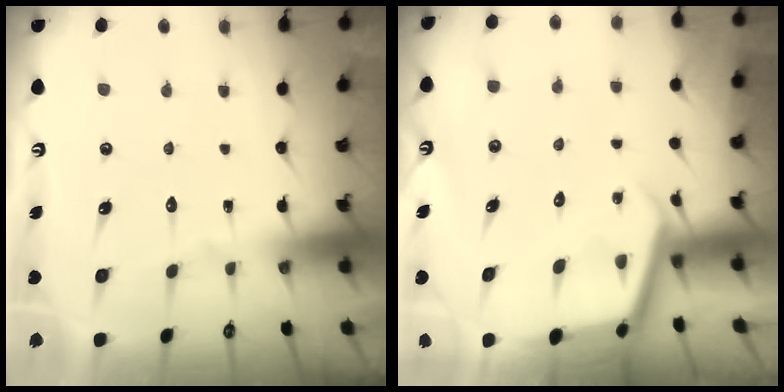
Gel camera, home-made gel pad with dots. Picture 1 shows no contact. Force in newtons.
{"total": 3.5, "press": 3.5, "slide": 0.3}